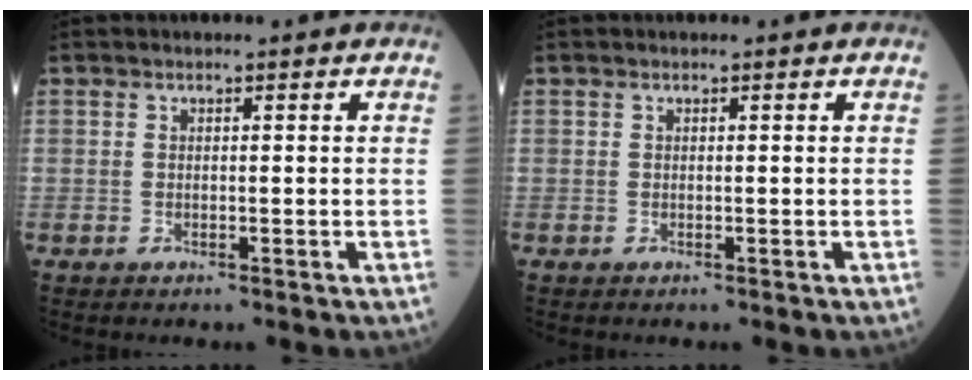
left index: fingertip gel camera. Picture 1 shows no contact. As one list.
[{"total": 0.0}]